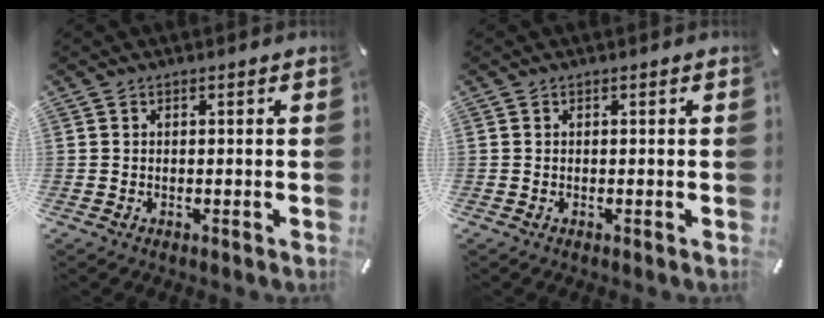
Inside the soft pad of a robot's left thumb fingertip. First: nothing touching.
{"total": 0.0}